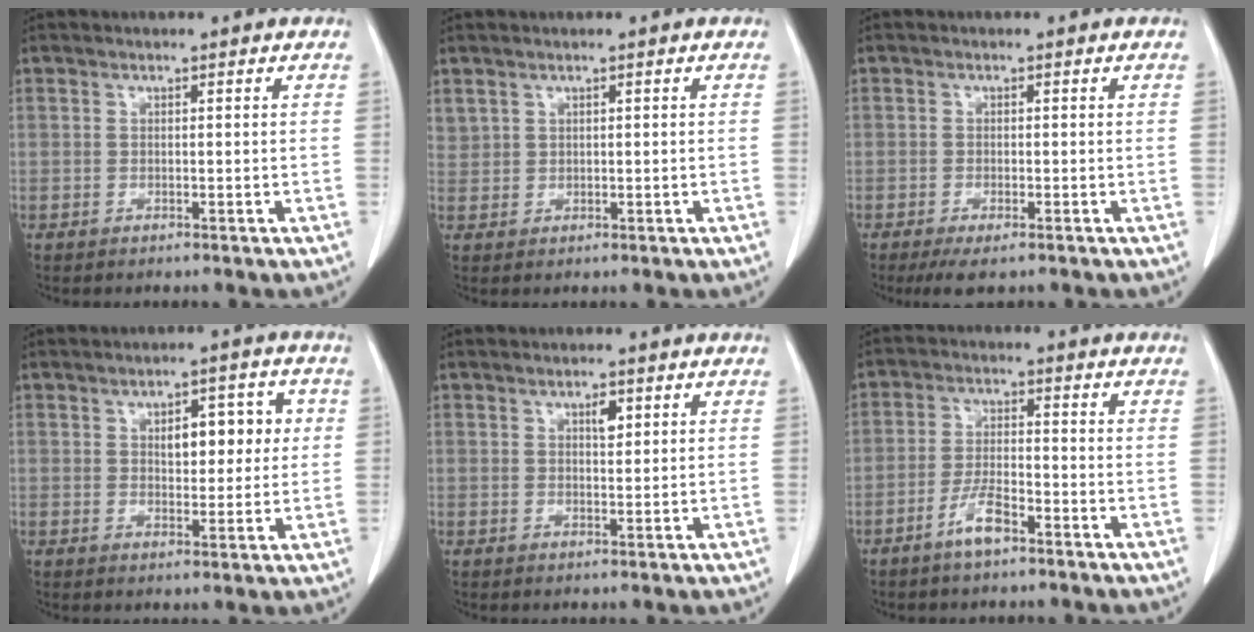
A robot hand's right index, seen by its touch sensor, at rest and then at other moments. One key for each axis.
{"total": 1.3, "fx": 1.0, "fy": 0.9, "fz": 0.3, "tx": -0.011, "ty": 0.009, "tz": 0.027}
{"total": 3.2, "fx": -2.0, "fy": 0.8, "fz": 2.3, "tx": -0.040, "ty": -0.007, "tz": -0.029}
{"total": 6.9, "fx": 1.5, "fy": 3.3, "fz": 5.9, "tx": -0.075, "ty": 0.018, "tz": 0.025}
{"total": 2.0, "fx": 0.9, "fy": 0.8, "fz": 1.6, "tx": -0.026, "ty": -0.002, "tz": 0.016}
{"total": 4.8, "fx": -3.1, "fy": 1.0, "fz": 3.5, "tx": -0.072, "ty": 0.000, "tz": -0.058}